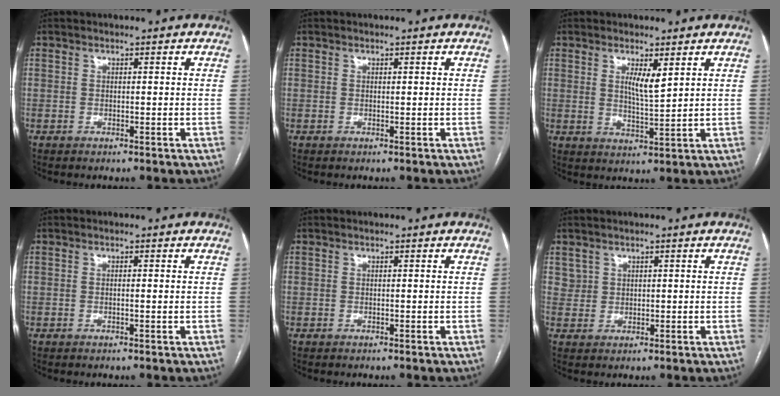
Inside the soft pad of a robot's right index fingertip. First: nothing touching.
{"total": 0.0}
{"total": 4.1, "force": [1.8, 0.6, 3.6], "torque": [-0.066, -0.011, 0.035]}
{"total": 0.6, "force": [-0.1, 0.0, 0.6], "torque": [-0.012, 0.001, -0.001]}
{"total": 0.0}
{"total": 2.3, "force": [1.3, 1.9, -0.1], "torque": [0.017, 0.006, 0.019]}